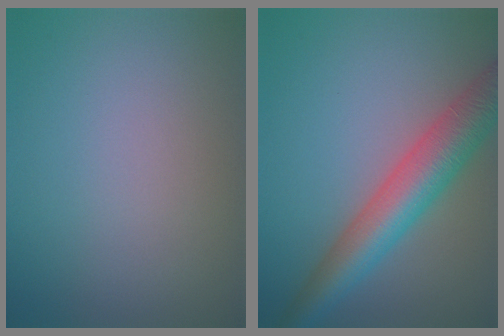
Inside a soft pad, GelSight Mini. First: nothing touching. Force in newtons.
{"total": 7.0, "press": 7.0, "slide": 0.4}